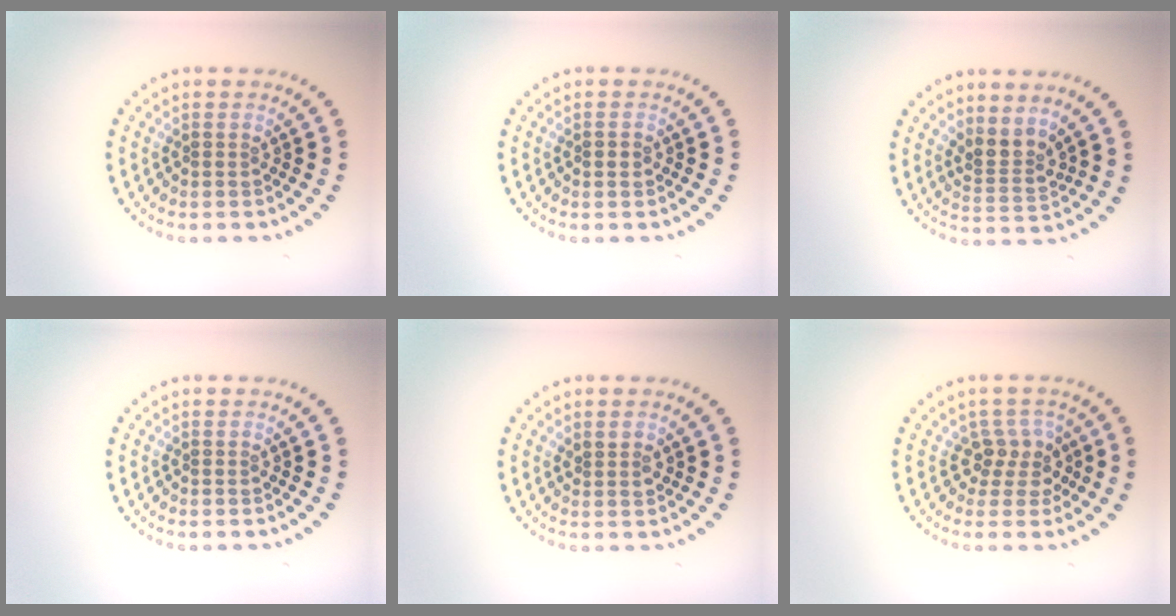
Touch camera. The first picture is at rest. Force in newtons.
{"total": 1.3, "press": 1.3, "slide": 0.1}
{"total": 2.6, "press": 1.9, "slide": 1.7}
{"total": 0.0}
{"total": 1.2, "press": 1.1, "slide": 0.5}
{"total": 2.6, "press": 2.0, "slide": 1.7}